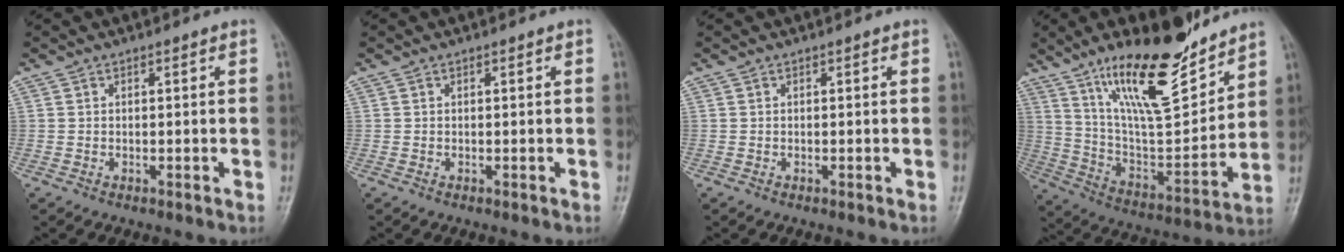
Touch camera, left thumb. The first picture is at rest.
{"total": 0.0}
{"total": 0.0}
{"total": 21.5, "force": [14.8, 6.3, 14.3], "torque": [-0.200, -0.084, 0.260]}